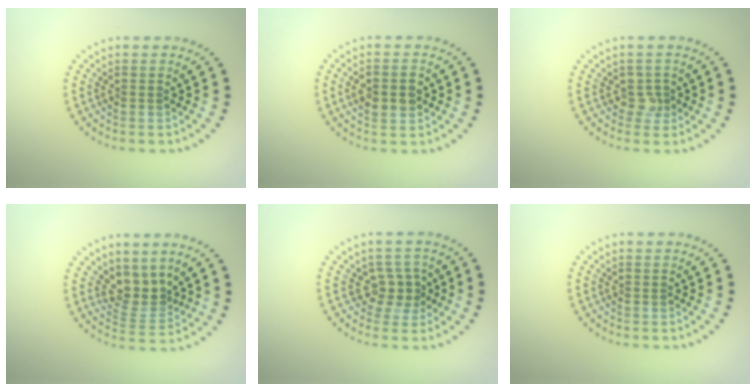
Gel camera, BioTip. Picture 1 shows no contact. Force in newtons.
{"total": 3.0, "press": 3.0, "slide": 0.1}
{"total": 1.3, "press": 1.0, "slide": 0.8}
{"total": 2.9, "press": 2.1, "slide": 2.0}
{"total": 2.2, "press": 1.8, "slide": 1.3}
{"total": 0.0}